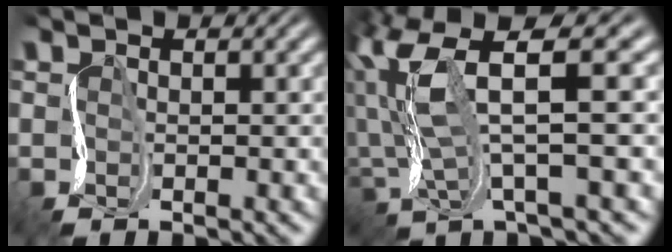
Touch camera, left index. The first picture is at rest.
{"total": 8.8, "force": [3.0, 2.4, 7.9], "torque": [-0.172, 0.013, 0.059]}